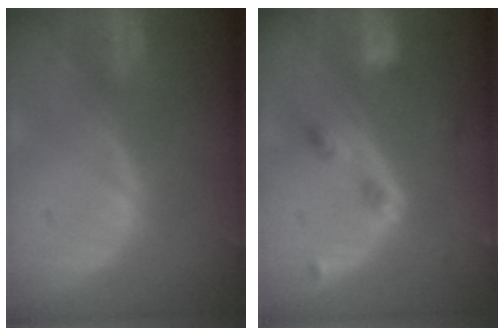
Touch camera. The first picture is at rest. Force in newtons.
{"total": 4.4, "press": 4.0, "slide": 1.9}